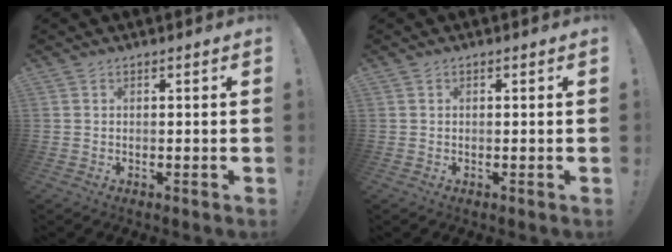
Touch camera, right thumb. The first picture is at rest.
{"total": 0.0}